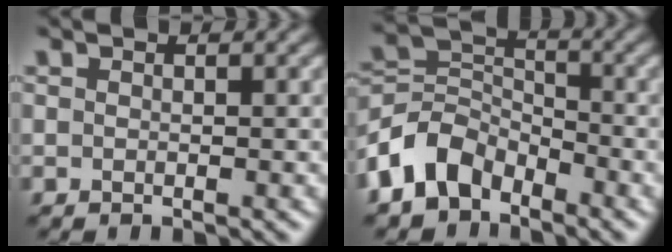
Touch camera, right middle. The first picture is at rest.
{"total": 5.6, "force": [-3.6, 3.6, 2.4], "torque": [-0.047, 0.003, -0.083]}